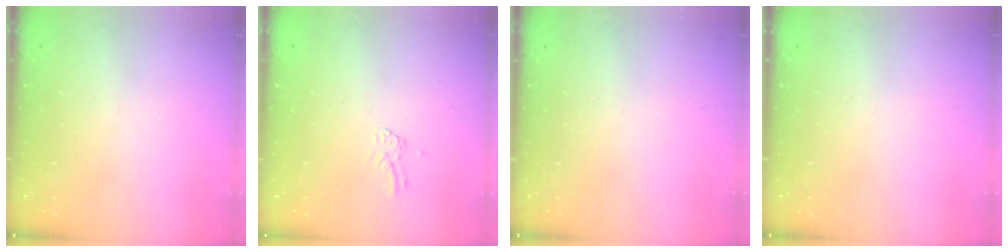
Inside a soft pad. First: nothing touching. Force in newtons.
{"total": 1.9, "press": 1.9, "slide": 0.1}
{"total": 0.0}
{"total": 0.0}